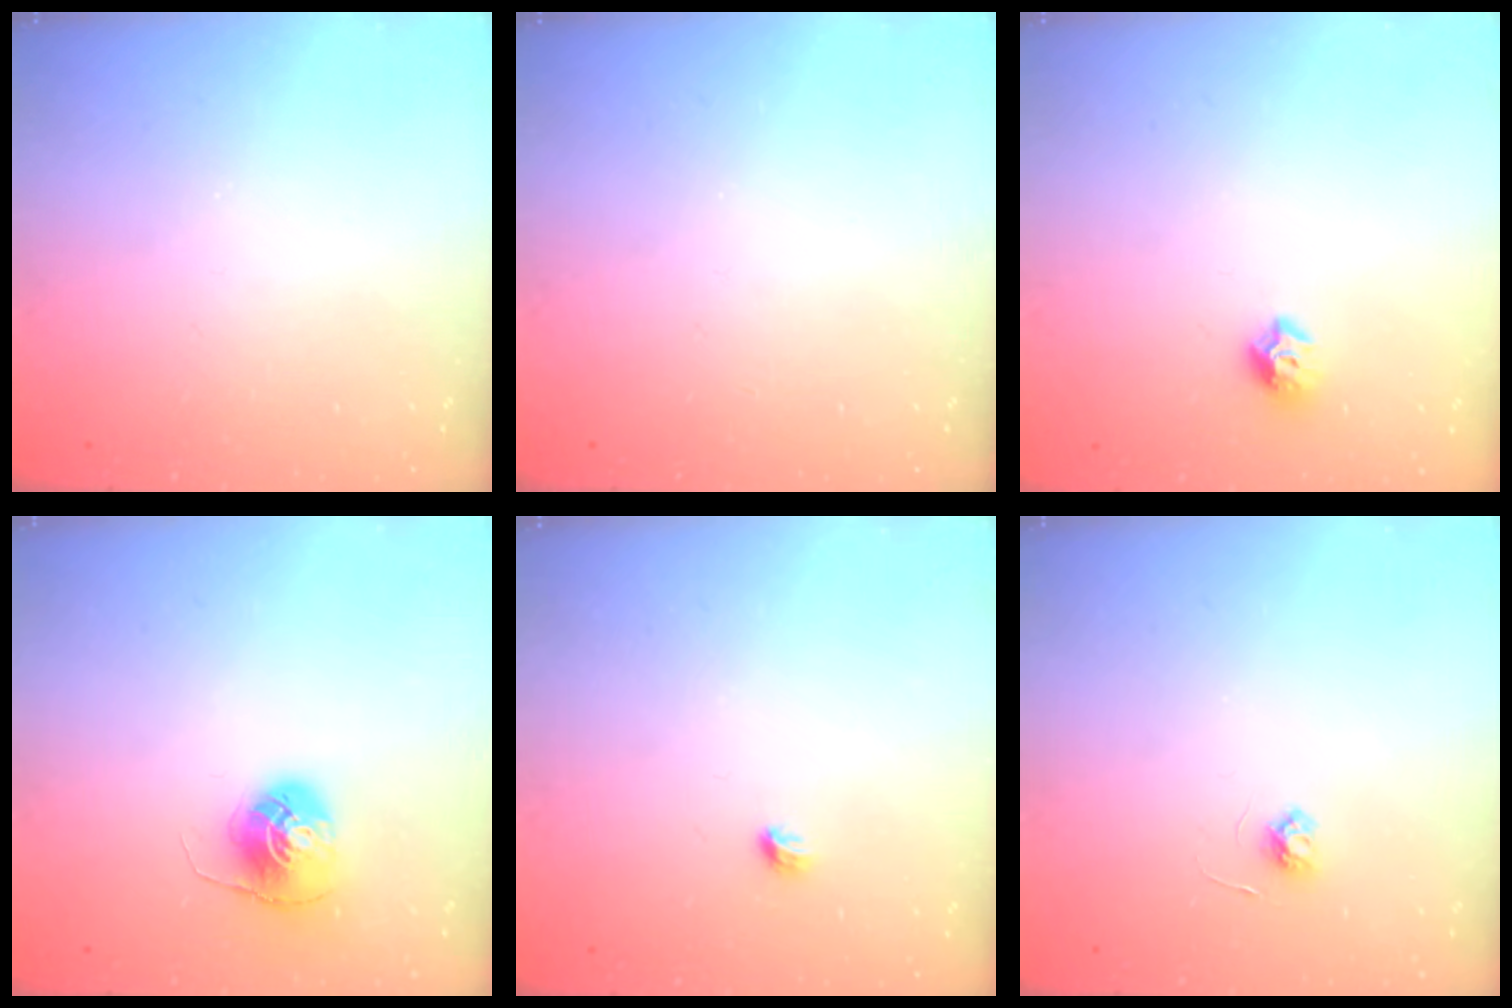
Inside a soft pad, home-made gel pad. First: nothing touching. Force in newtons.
{"total": 0.0}
{"total": 8.2, "press": 8.1, "slide": 1.0}
{"total": 6.8, "press": 6.8, "slide": 0.3}
{"total": 3.7, "press": 3.6, "slide": 0.8}
{"total": 3.6, "press": 3.6, "slide": 0.5}